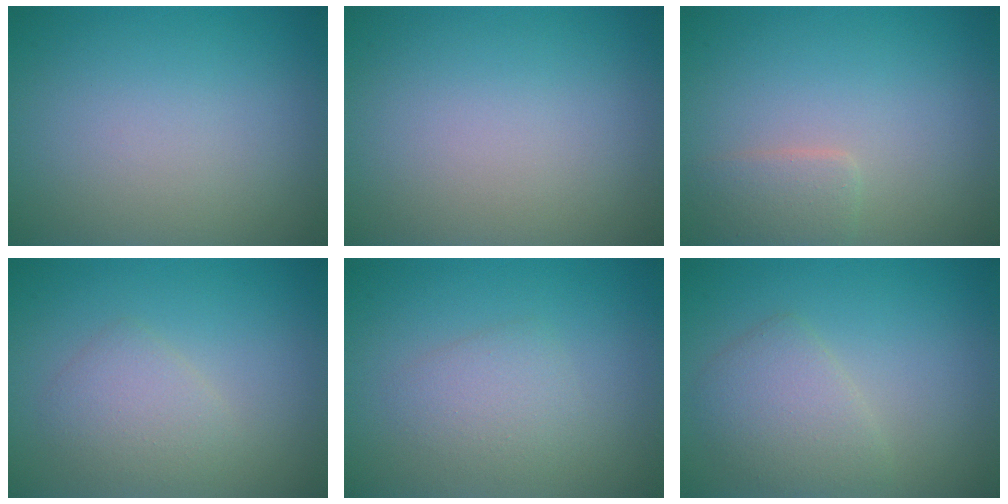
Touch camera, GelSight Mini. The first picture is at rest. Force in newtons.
{"total": 0.0}
{"total": 2.0, "press": 2.0, "slide": 0.0}
{"total": 2.4, "press": 2.4, "slide": 0.0}
{"total": 2.1, "press": 2.1, "slide": 0.2}
{"total": 2.9, "press": 2.9, "slide": 0.2}